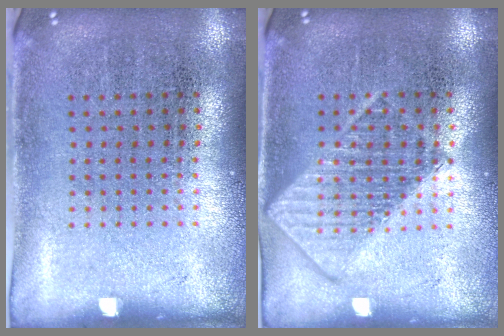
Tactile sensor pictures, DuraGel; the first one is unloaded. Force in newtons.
{"total": 2.8, "press": 2.8, "slide": 0.3}